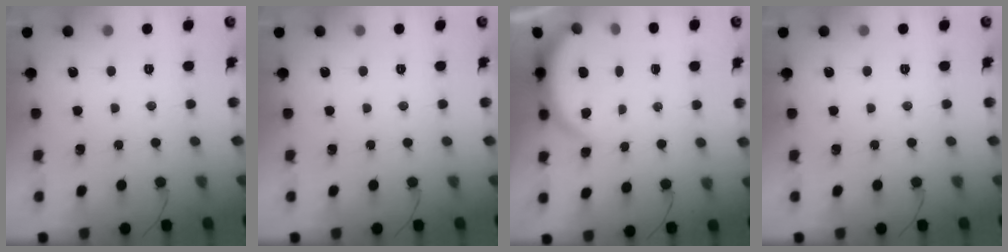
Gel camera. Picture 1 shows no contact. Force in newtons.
{"total": 0.0}
{"total": 3.3, "press": 3.2, "slide": 0.5}
{"total": 0.0}